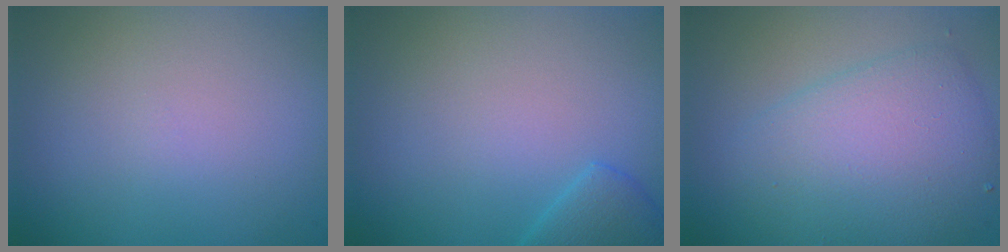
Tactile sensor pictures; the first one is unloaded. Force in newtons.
{"total": 2.2, "press": 2.2, "slide": 0.3}
{"total": 5.8, "press": 5.8, "slide": 0.0}